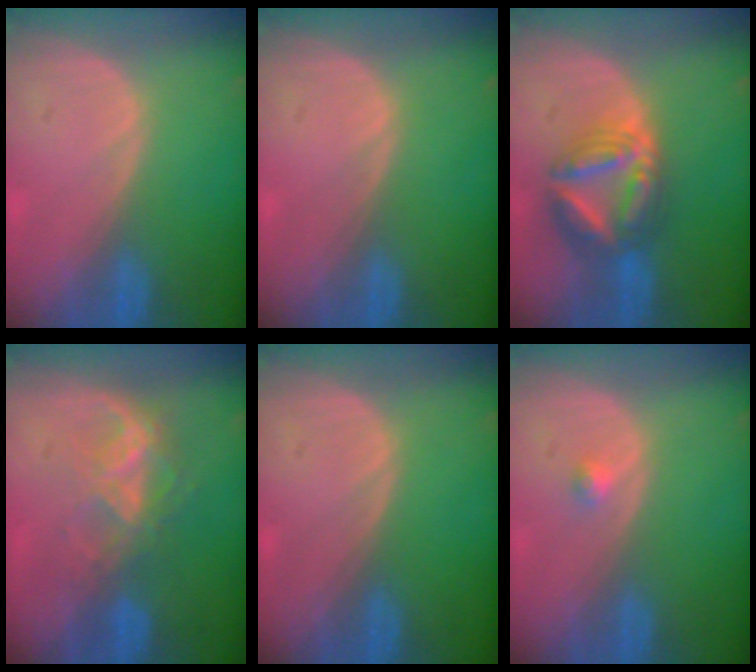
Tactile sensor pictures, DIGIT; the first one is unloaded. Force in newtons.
{"total": 0.0}
{"total": 8.1, "press": 8.1, "slide": 0.8}
{"total": 6.8, "press": 6.0, "slide": 3.2}
{"total": 0.0}
{"total": 1.2, "press": 1.1, "slide": 0.6}